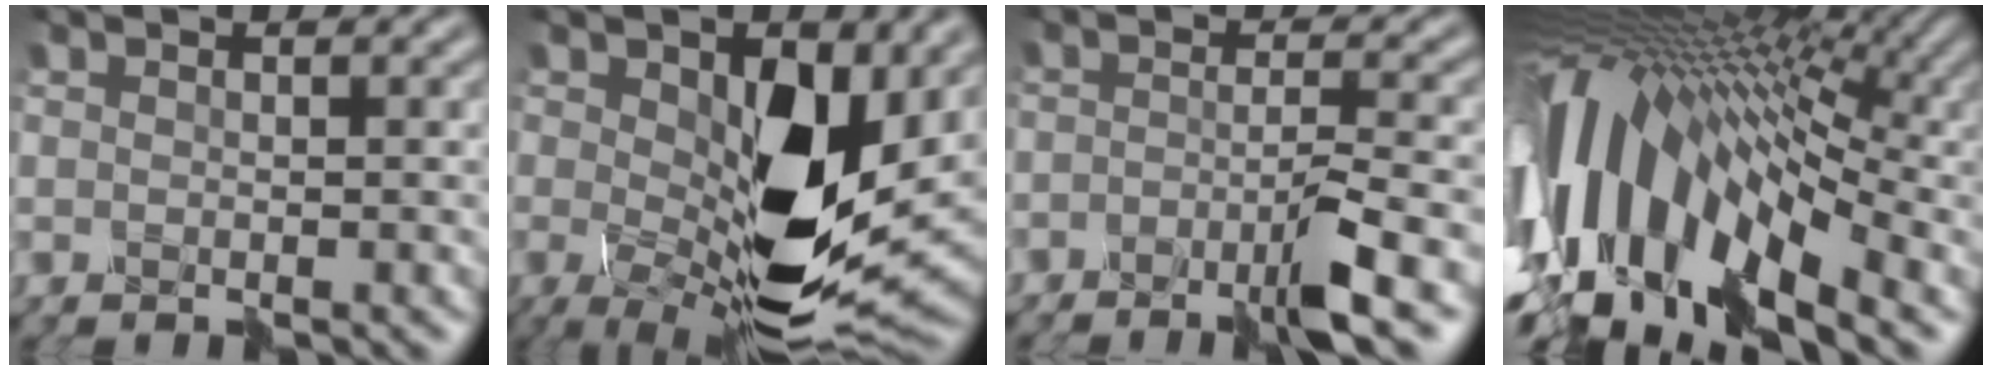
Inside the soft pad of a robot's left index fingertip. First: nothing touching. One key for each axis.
{"total": 12.0, "fx": -0.2, "fy": 6.7, "fz": 10.0, "tx": -0.194, "ty": -0.021, "tz": 0.001}
{"total": 3.6, "fx": -2.7, "fy": 0.1, "fz": 2.3, "tx": -0.049, "ty": 0.004, "tz": -0.058}
{"total": 14.2, "fx": -1.1, "fy": 7.4, "fz": 12.0, "tx": -0.232, "ty": 0.037, "tz": -0.031}